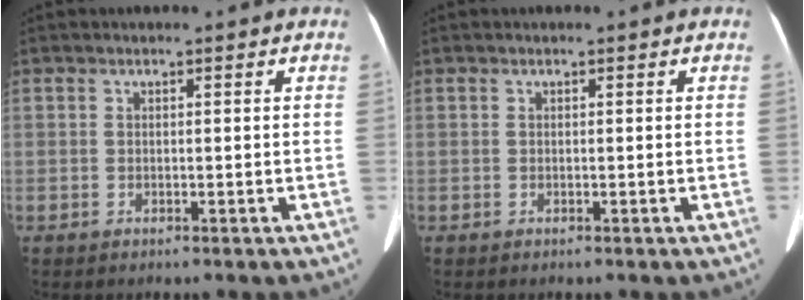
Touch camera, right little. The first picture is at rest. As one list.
[{"total": 0.0}]